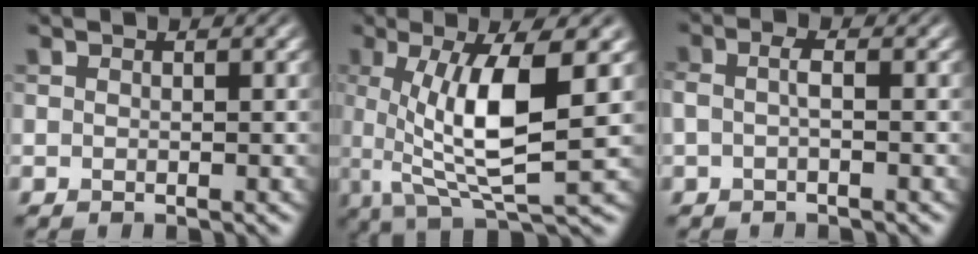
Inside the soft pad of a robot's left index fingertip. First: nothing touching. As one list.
[{"total": 8.7, "force": [0.6, 2.1, 8.4], "torque": [-0.141, -0.004, 0.014]}, {"total": 1.4, "force": [-0.3, 0.4, 1.3], "torque": [-0.028, 0.005, -0.008]}]